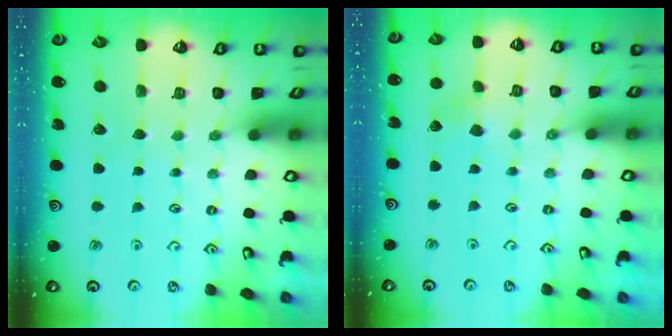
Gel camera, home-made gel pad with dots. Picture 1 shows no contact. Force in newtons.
{"total": 1.8, "press": 1.8, "slide": 0.2}